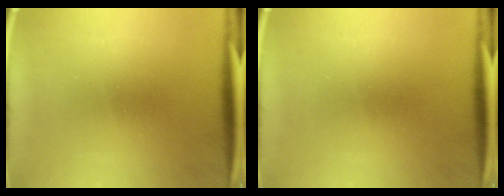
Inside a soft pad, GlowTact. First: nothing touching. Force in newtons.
{"total": 0.0}